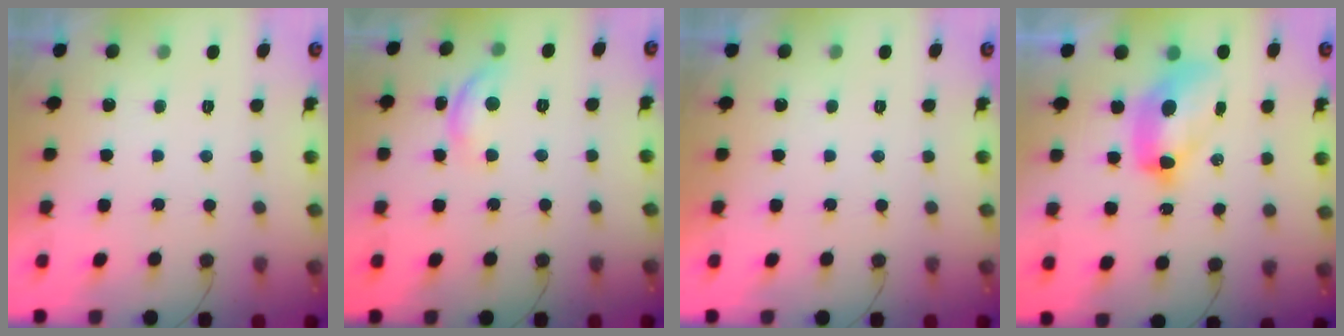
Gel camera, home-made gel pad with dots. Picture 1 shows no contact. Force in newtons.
{"total": 9.2, "press": 9.2, "slide": 0.6}
{"total": 0.0}
{"total": 10.7, "press": 10.6, "slide": 1.1}